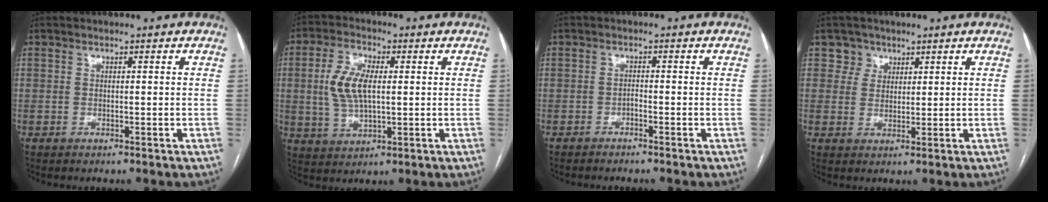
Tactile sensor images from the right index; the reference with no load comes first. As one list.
[{"total": 8.4, "force": [0.9, 3.7, 7.5], "torque": [-0.167, 0.011, 0.022]}, {"total": 1.7, "force": [-1.5, 0.0, 0.8], "torque": [-0.007, 0.003, -0.024]}, {"total": 3.1, "force": [1.8, 2.5, -0.5], "torque": [0.020, 0.003, 0.027]}]